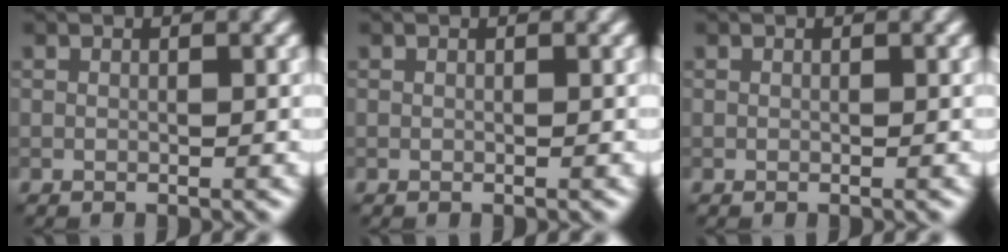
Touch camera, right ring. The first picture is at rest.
{"total": 0.0}
{"total": 0.0}